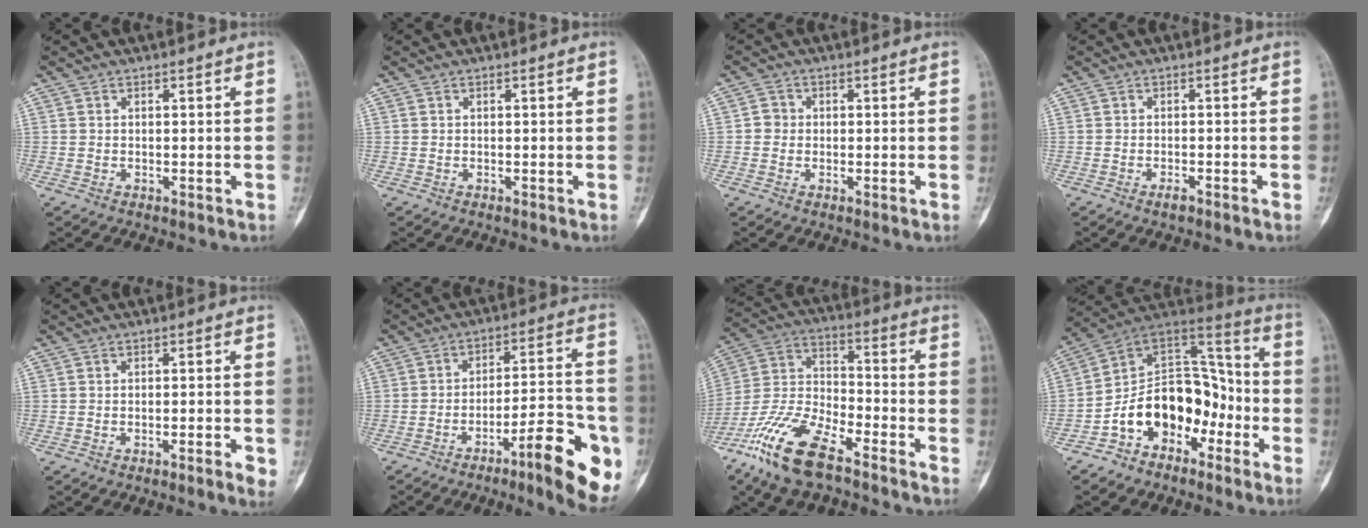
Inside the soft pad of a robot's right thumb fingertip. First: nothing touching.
{"total": 0.0}
{"total": 2.1, "force": [-0.1, 2.0, 0.6], "torque": [0.003, 0.007, -0.007]}
{"total": 1.4, "force": [-1.0, 0.3, 1.0], "torque": [-0.020, 0.002, -0.020]}
{"total": 2.7, "force": [-1.3, 0.4, 2.4], "torque": [-0.037, 0.001, -0.020]}
{"total": 16.1, "force": [-7.5, 3.6, 13.8], "torque": [-0.176, 0.045, -0.105]}
{"total": 16.3, "force": [-11.0, 5.4, 10.8], "torque": [-0.224, 0.049, -0.215]}
{"total": 16.4, "force": [-6.5, 11.6, 9.5], "torque": [-0.107, 0.098, -0.116]}